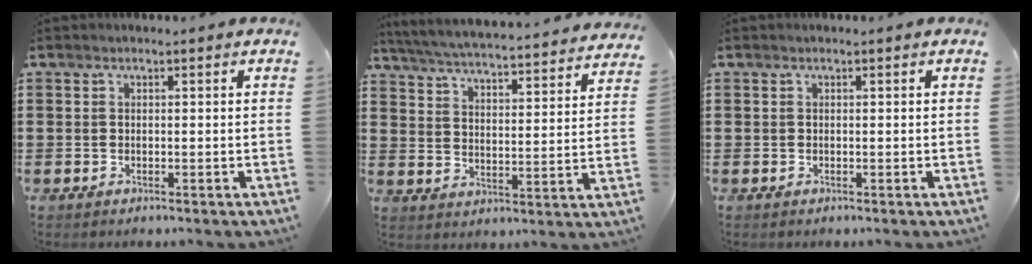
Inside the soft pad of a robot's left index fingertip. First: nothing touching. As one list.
[{"total": 4.7, "force": [4.5, -0.6, 1.2], "torque": [-0.046, -0.038, 0.070]}, {"total": 0.0}]